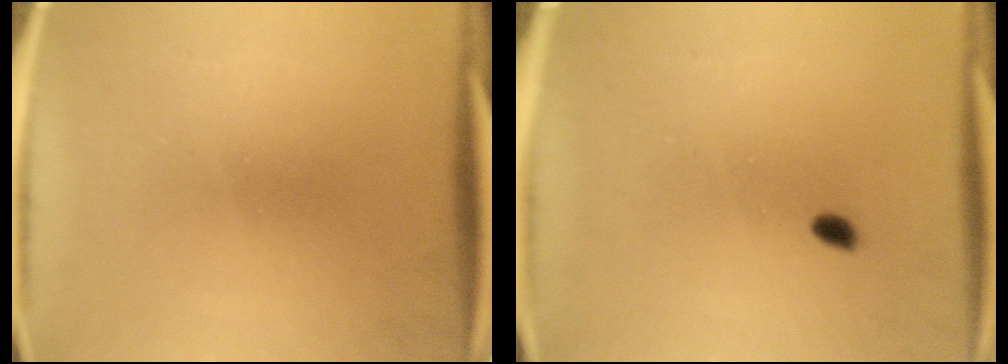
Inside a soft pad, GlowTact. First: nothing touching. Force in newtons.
{"total": 1.3}